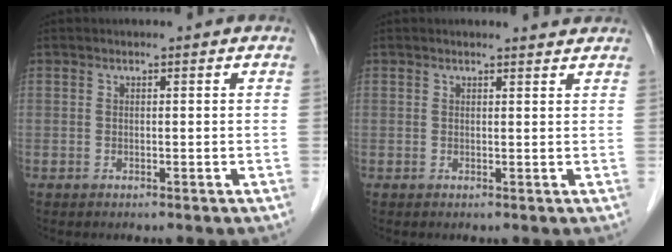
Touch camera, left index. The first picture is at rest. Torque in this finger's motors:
{"motor_torque": [0.56, -0.46, -0.02, -0.01]}